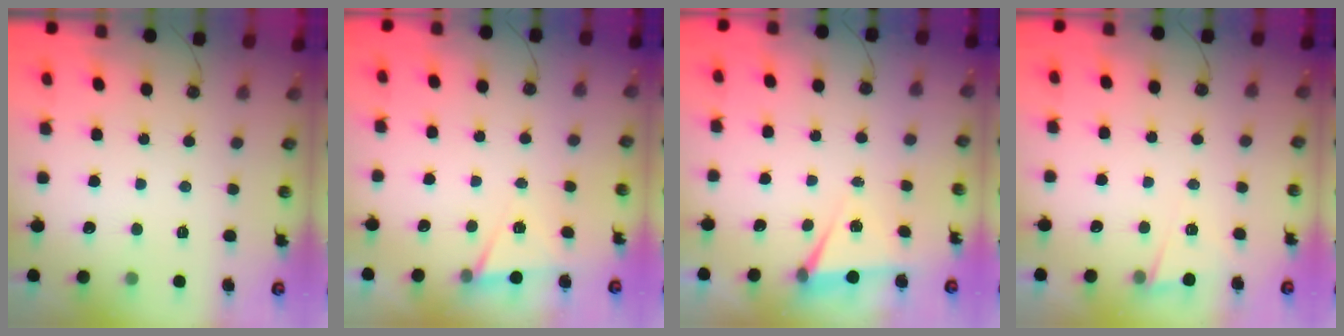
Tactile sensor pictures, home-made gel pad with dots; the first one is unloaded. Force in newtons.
{"total": 5.1, "press": 2.4, "slide": 4.5}
{"total": 4.8, "press": 1.8, "slide": 4.5}
{"total": 2.8, "press": 2.3, "slide": 1.6}